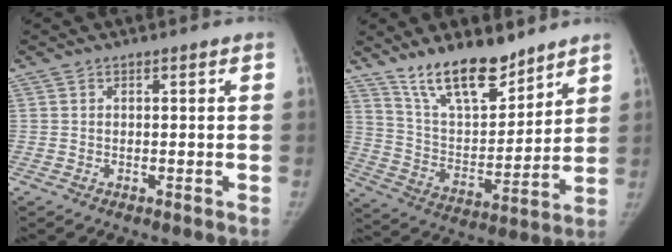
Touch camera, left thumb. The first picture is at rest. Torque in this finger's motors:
{"motor_torque": [0.10, 0.12, 1.40, -1.37, 0.32]}